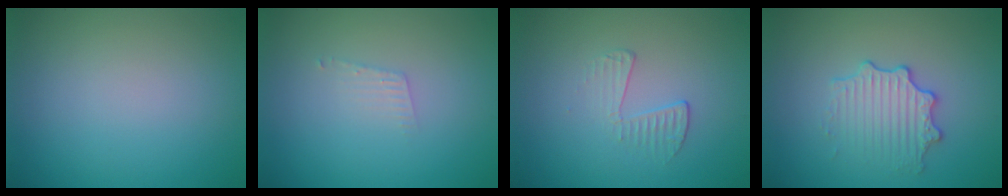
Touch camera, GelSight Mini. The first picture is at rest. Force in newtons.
{"total": 0.9, "press": 0.9, "slide": 0.1}
{"total": 1.8, "press": 0.5, "slide": 1.7}
{"total": 3.0, "press": 2.7, "slide": 1.1}